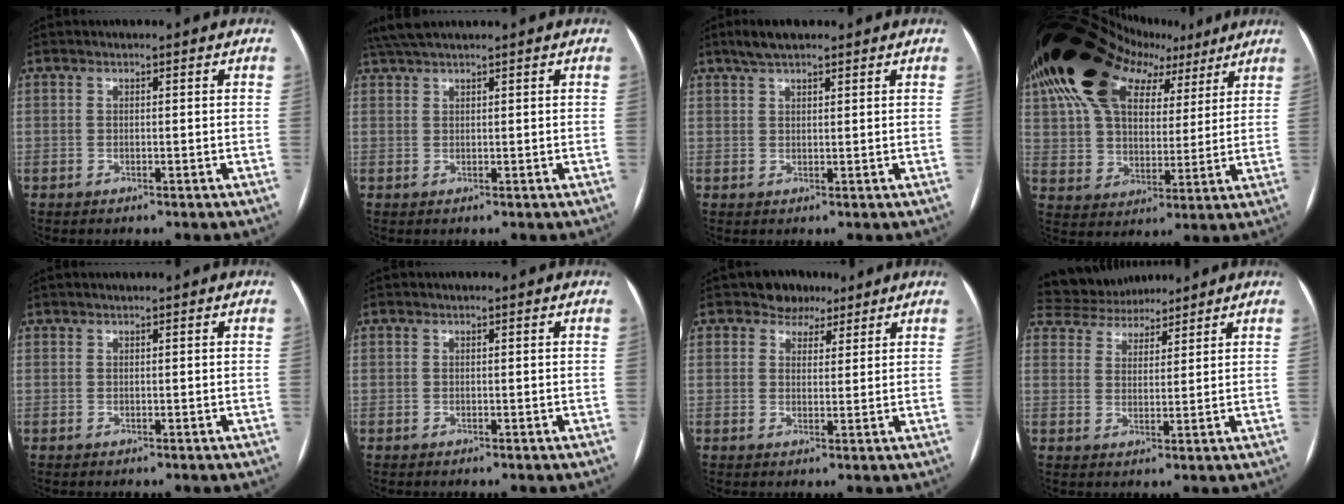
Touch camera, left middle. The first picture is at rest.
{"total": 3.4, "force": [2.9, 0.2, 1.7], "torque": [-0.037, 0.025, 0.059]}
{"total": 4.4, "force": [3.1, 1.5, 2.7], "torque": [-0.058, 0.020, 0.054]}
{"total": 22.3, "force": [12.4, 13.1, 13.1], "torque": [-0.253, 0.081, 0.210]}
{"total": 0.0}
{"total": 0.0}
{"total": 4.2, "force": [2.9, 3.0, 0.7], "torque": [-0.009, 0.009, 0.042]}
{"total": 7.9, "force": [7.4, 2.6, 1.1], "torque": [-0.023, 0.028, 0.126]}